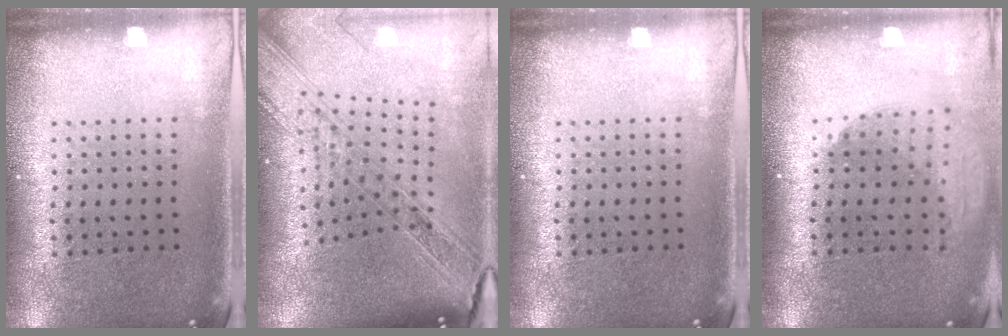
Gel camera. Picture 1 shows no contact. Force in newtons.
{"total": 2.6, "press": 2.2, "slide": 1.5}
{"total": 0.0}
{"total": 1.9, "press": 1.5, "slide": 1.2}